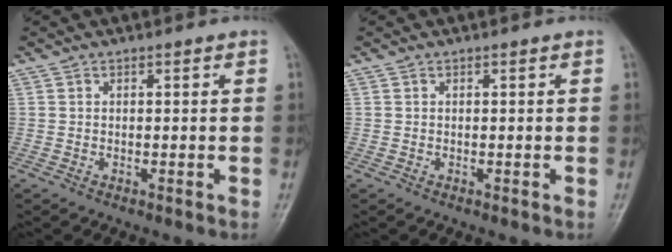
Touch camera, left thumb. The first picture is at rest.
{"total": 0.0}